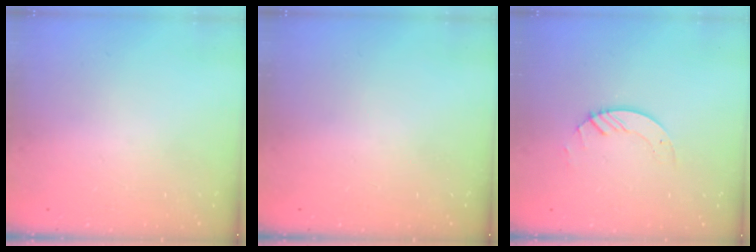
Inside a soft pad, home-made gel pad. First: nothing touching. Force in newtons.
{"total": 0.0}
{"total": 2.8, "press": 2.8, "slide": 0.3}